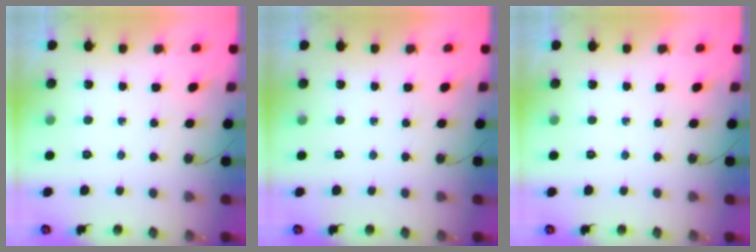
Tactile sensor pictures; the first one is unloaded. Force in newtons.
{"total": 0.0}
{"total": 0.0}